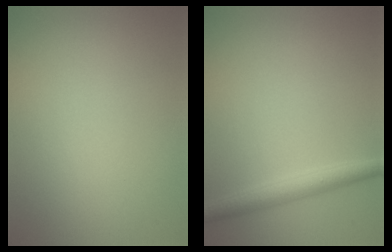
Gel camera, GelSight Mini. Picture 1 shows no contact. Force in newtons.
{"total": 2.6, "press": 2.6, "slide": 0.0}